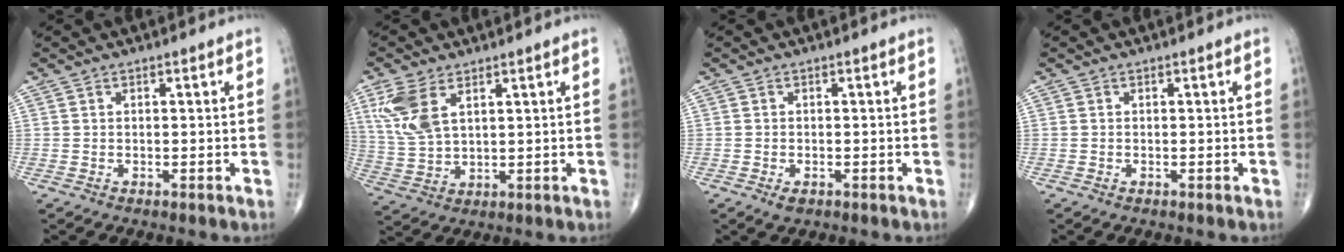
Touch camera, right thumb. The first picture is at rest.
{"total": 8.7, "force": [3.9, 4.4, 6.4], "torque": [-0.145, -0.006, 0.090]}
{"total": 1.5, "force": [-0.8, 0.9, 1.0], "torque": [-0.015, 0.000, -0.010]}
{"total": 0.0}